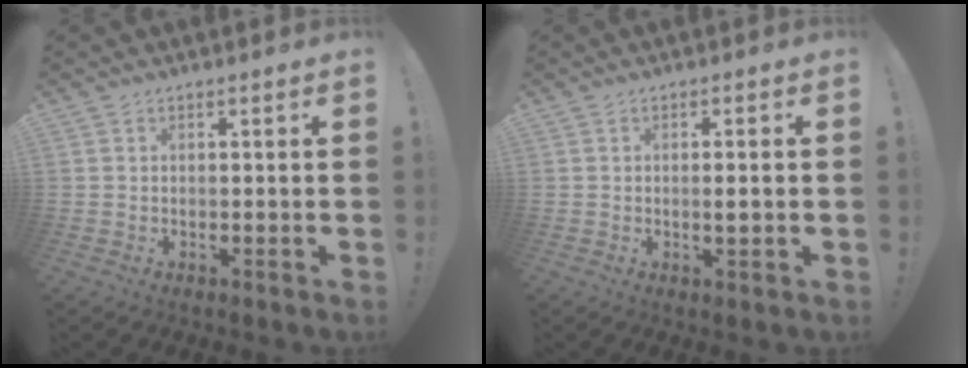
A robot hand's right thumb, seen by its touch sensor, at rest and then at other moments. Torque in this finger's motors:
{"motor_torque": [-0.25, -0.47, -0.07, 0.45, 0.10]}